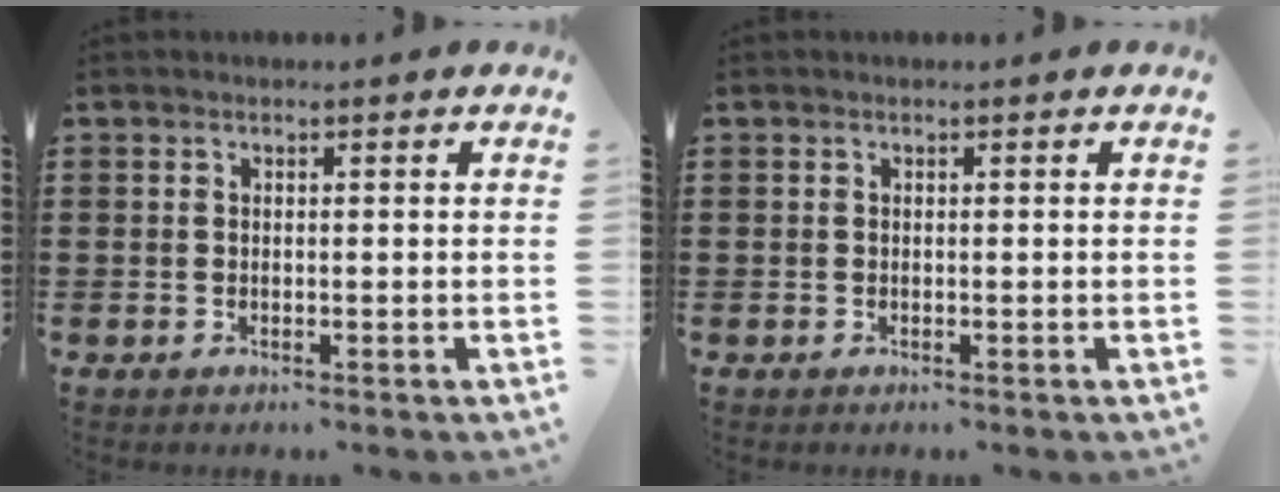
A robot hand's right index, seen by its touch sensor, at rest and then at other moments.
{"total": 0.0}